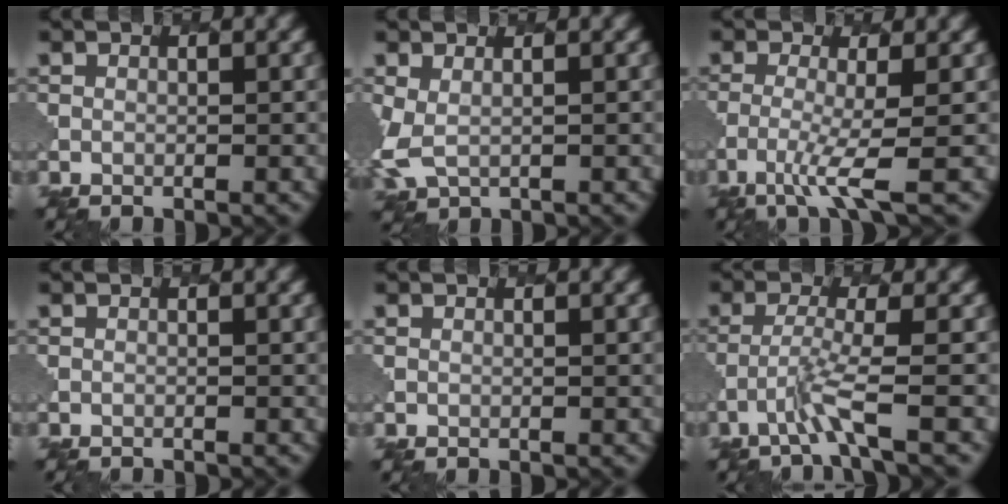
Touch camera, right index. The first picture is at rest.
{"total": 2.4, "force": [0.4, 1.6, 1.8], "torque": [-0.052, -0.007, 0.006]}
{"total": 3.8, "force": [-1.7, 0.5, 3.4], "torque": [-0.070, -0.011, -0.043]}
{"total": 1.0, "force": [-1.0, 0.3, 0.1], "torque": [0.015, -0.003, -0.017]}
{"total": 0.0}
{"total": 2.9, "force": [-1.7, -0.2, 2.3], "torque": [-0.049, 0.001, -0.045]}